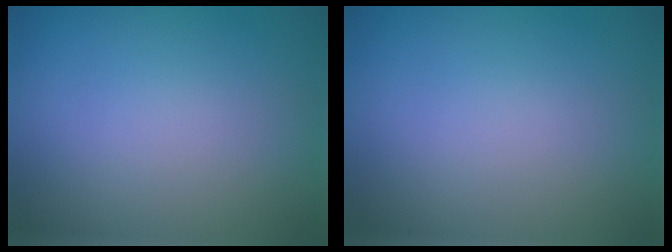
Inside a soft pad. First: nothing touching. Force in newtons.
{"total": 0.0}